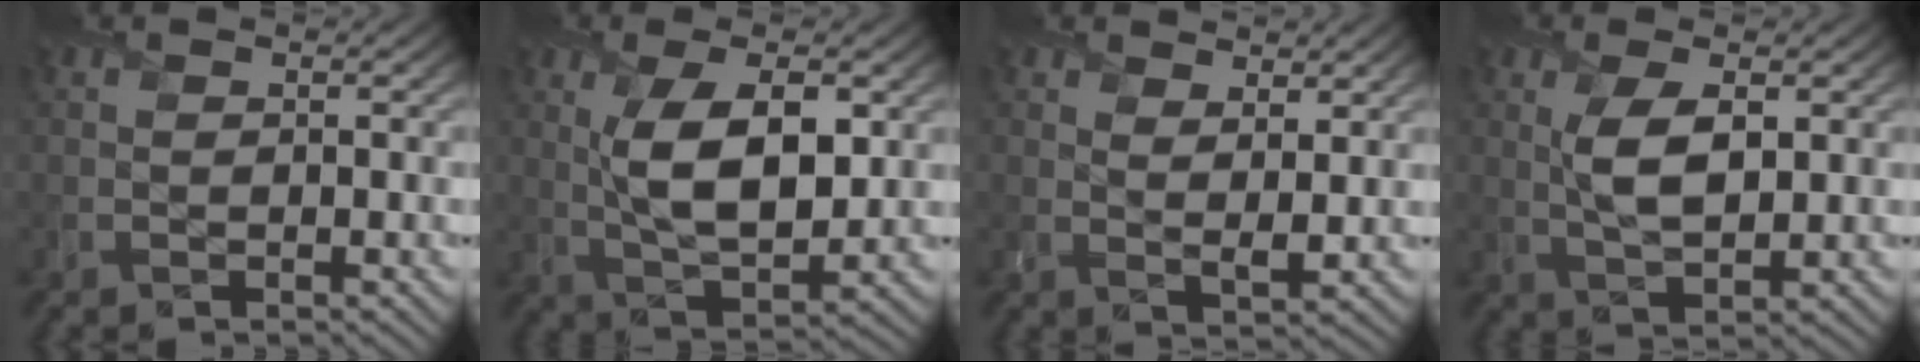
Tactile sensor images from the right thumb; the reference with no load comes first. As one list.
[{"total": 9.2, "force": [1.8, 4.1, 8.1], "torque": [-0.159, 0.000, 0.030]}, {"total": 3.5, "force": [2.4, 1.2, 2.2], "torque": [-0.050, -0.006, 0.046]}, {"total": 5.1, "force": [1.2, 2.1, 4.5], "torque": [-0.101, 0.001, 0.024]}]